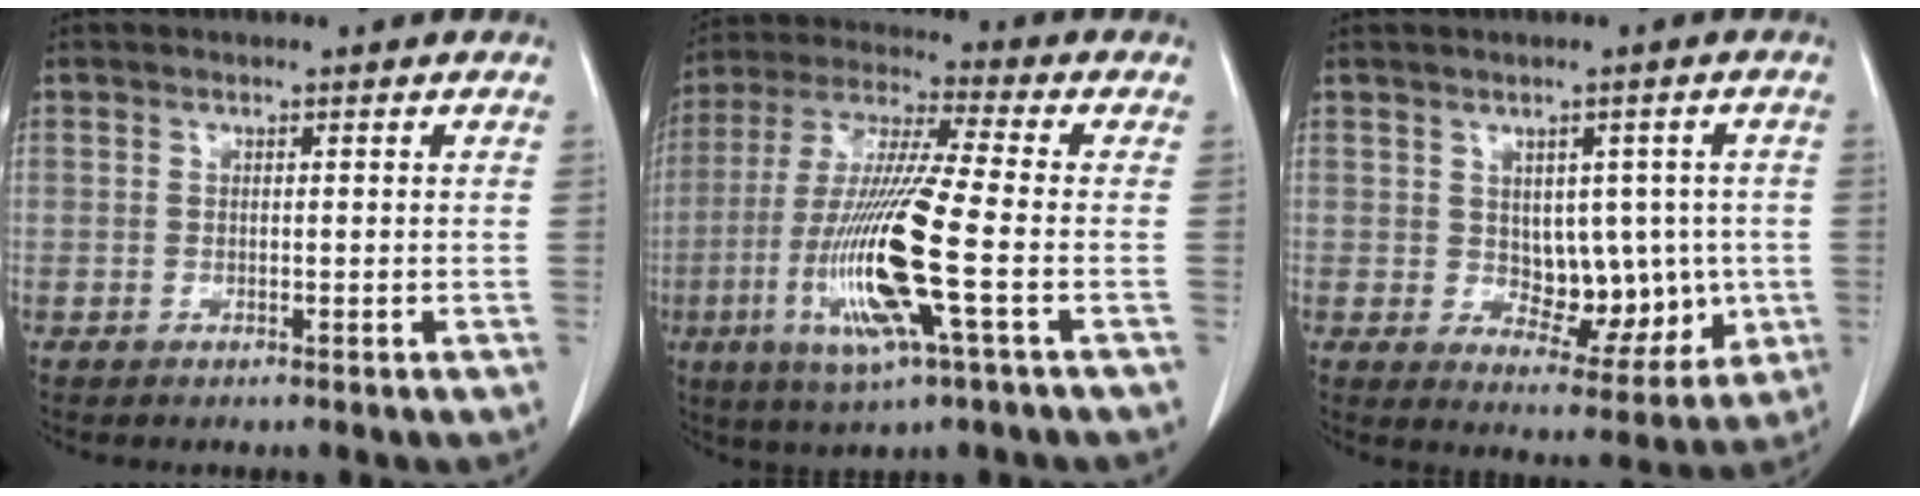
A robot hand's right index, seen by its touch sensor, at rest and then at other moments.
{"total": 16.2, "force": [-4.2, 0.4, 15.7], "torque": [-0.327, -0.017, -0.084]}
{"total": 9.0, "force": [-0.1, 5.5, 7.0], "torque": [-0.077, 0.008, 0.020]}